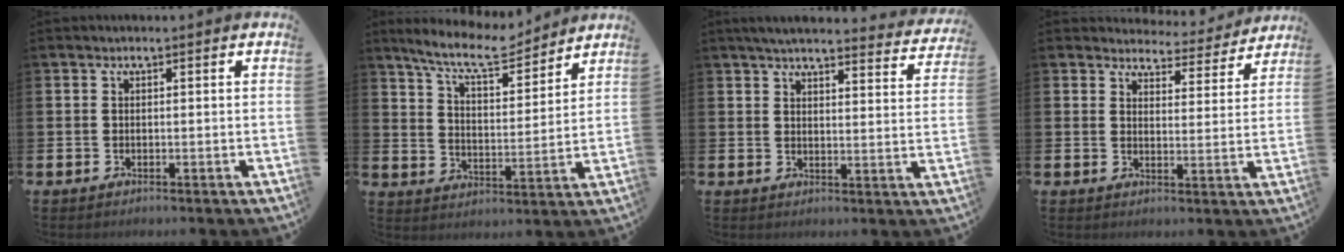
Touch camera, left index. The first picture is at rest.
{"total": 9.3, "force": [8.5, 1.7, 3.4], "torque": [-0.087, -0.046, 0.152]}
{"total": 4.4, "force": [4.1, 0.4, 1.4], "torque": [-0.042, -0.025, 0.071]}
{"total": 4.2, "force": [4.0, 1.1, 0.0], "torque": [-0.009, -0.038, 0.067]}